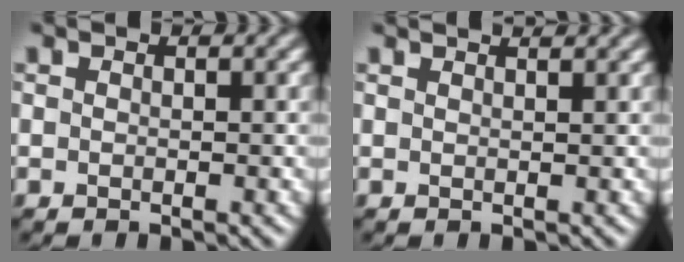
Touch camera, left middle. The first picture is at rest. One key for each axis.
{"total": 2.4, "fx": 2.1, "fy": 0.6, "fz": 1.0, "tx": -0.015, "ty": 0.022, "tz": 0.016}